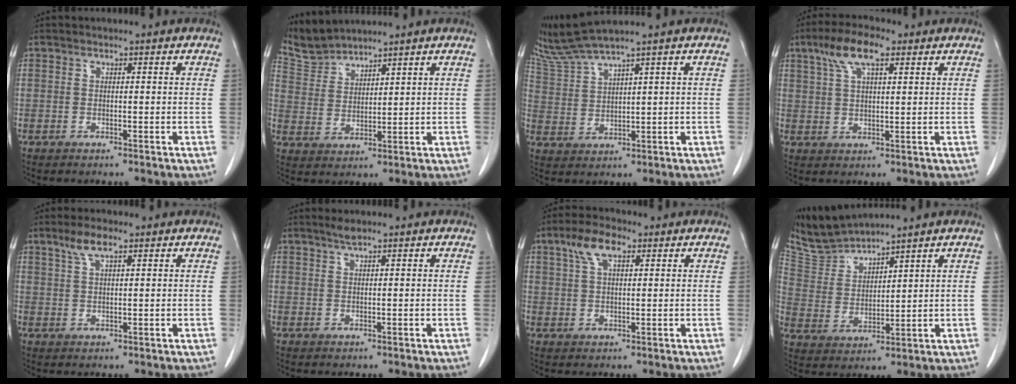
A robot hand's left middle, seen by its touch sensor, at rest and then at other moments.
{"total": 5.2, "force": [5.2, -0.2, -0.7], "torque": [0.001, 0.006, 0.119]}
{"total": 5.2, "force": [4.8, -1.4, 1.5], "torque": [-0.048, -0.004, 0.109]}
{"total": 7.3, "force": [4.1, 2.1, 5.7], "torque": [-0.117, 0.021, 0.075]}
{"total": 3.8, "force": [2.4, 0.9, 2.8], "torque": [-0.061, 0.009, 0.050]}
{"total": 1.4, "force": [1.1, 0.0, 0.8], "torque": [-0.017, 0.003, 0.023]}
{"total": 5.6, "force": [2.9, 2.3, 4.2], "torque": [-0.087, 0.016, 0.055]}
{"total": 7.1, "force": [7.1, -0.2, 0.7], "torque": [-0.034, 0.005, 0.156]}